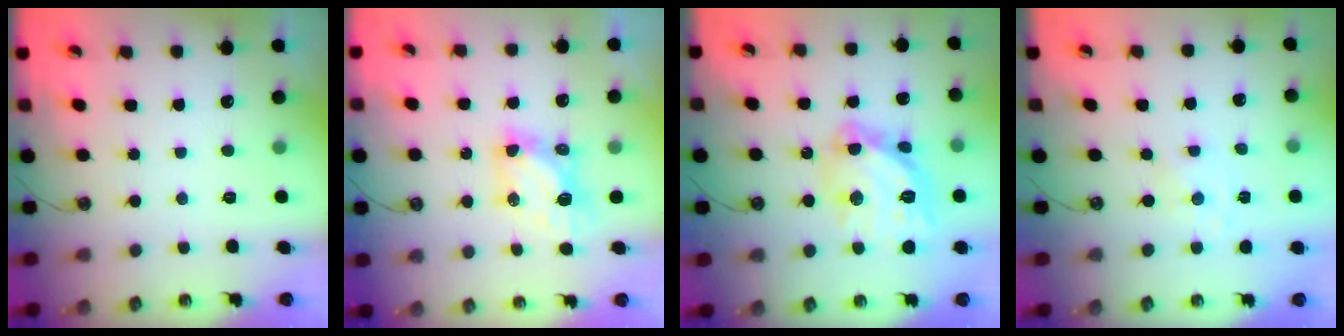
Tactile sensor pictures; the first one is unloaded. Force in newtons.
{"total": 6.8, "press": 6.8, "slide": 0.4}
{"total": 16.7, "press": 16.6, "slide": 1.3}
{"total": 1.3, "press": 1.3, "slide": 0.2}